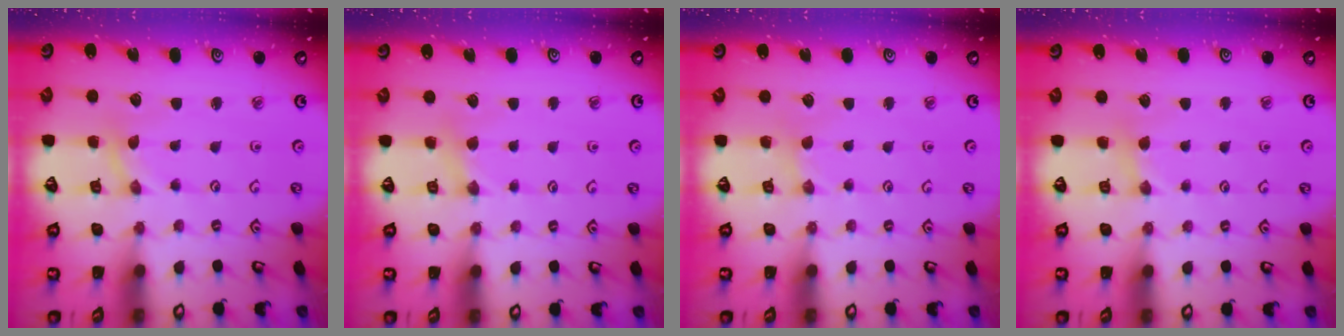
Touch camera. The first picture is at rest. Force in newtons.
{"total": 2.5, "press": 2.5, "slide": 0.3}
{"total": 0.0}
{"total": 2.5, "press": 2.5, "slide": 0.5}